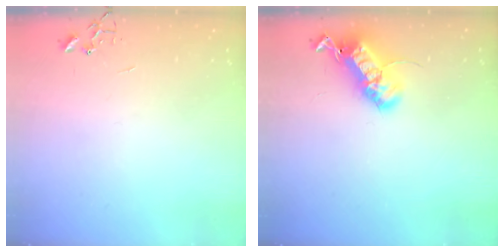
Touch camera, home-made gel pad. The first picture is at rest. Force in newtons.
{"total": 21.0, "press": 21.0, "slide": 0.4}